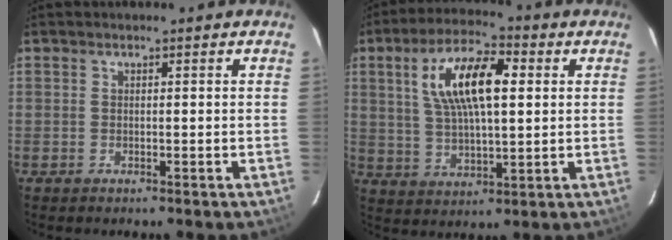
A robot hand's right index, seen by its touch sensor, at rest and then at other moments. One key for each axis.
{"total": 13.6, "fx": 3.7, "fy": 5.1, "fz": 12.0, "tx": -0.226, "ty": 0.018, "tz": 0.068}